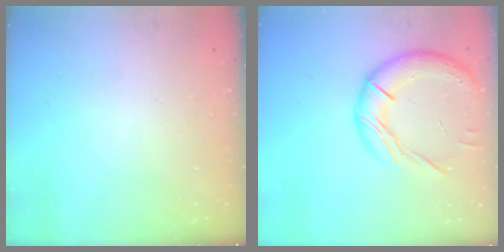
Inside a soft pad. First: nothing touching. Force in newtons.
{"total": 17.8, "press": 17.7, "slide": 2.4}